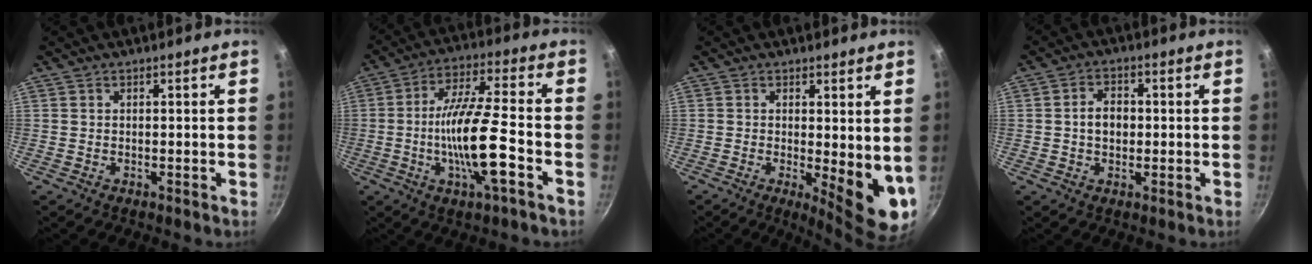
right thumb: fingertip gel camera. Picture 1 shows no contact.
{"total": 14.2, "force": [-3.9, 2.6, 13.4], "torque": [-0.244, 0.022, -0.078]}
{"total": 9.4, "force": [-0.2, 3.2, 8.9], "torque": [-0.104, -0.020, 0.004]}
{"total": 5.0, "force": [0.0, 3.7, 3.5], "torque": [-0.040, 0.012, -0.004]}